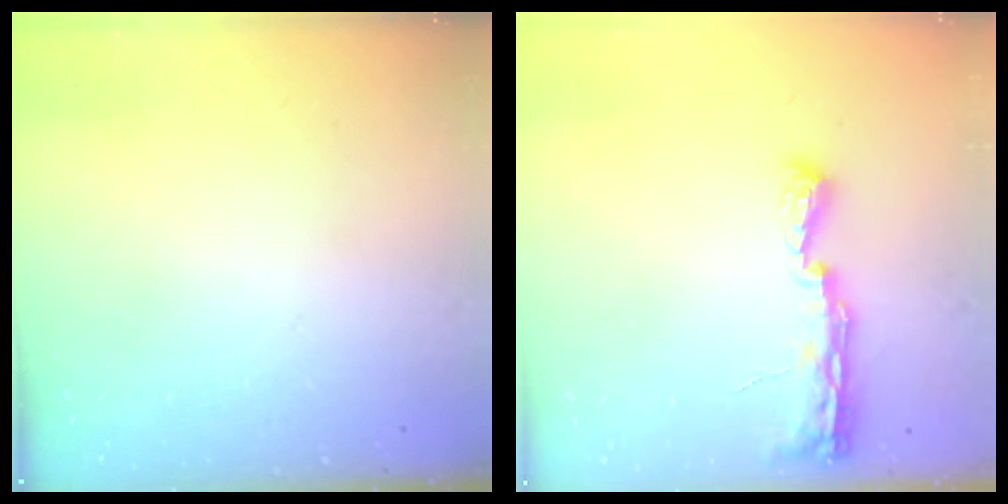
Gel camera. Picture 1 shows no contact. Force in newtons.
{"total": 10.6, "press": 9.1, "slide": 5.5}